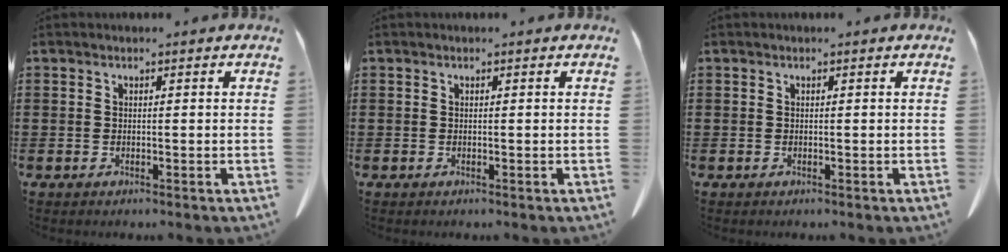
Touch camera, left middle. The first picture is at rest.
{"total": 0.0}
{"total": 0.0}